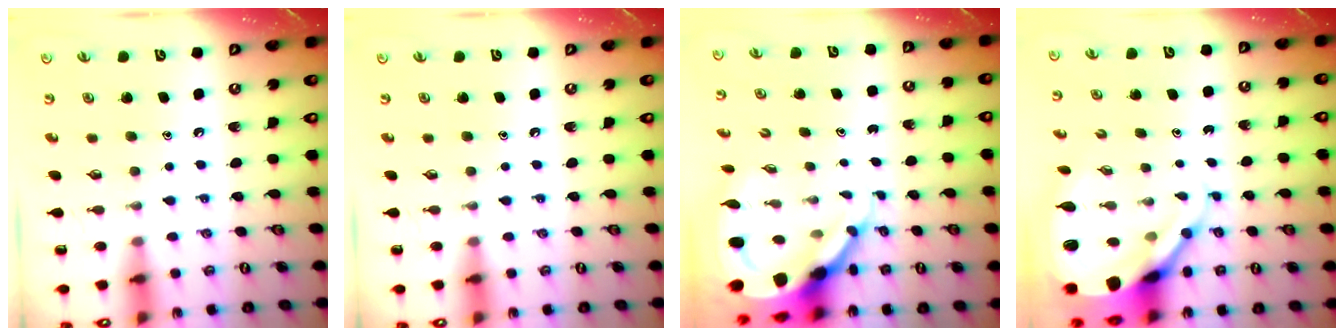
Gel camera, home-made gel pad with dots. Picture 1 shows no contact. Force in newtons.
{"total": 0.0}
{"total": 9.0, "press": 9.0, "slide": 1.2}
{"total": 10.3, "press": 10.3, "slide": 1.3}